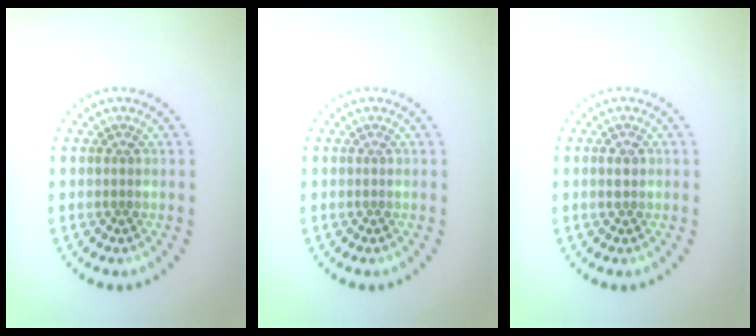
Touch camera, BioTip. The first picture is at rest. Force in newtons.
{"total": 0.0}
{"total": 1.2, "press": 1.2, "slide": 0.1}